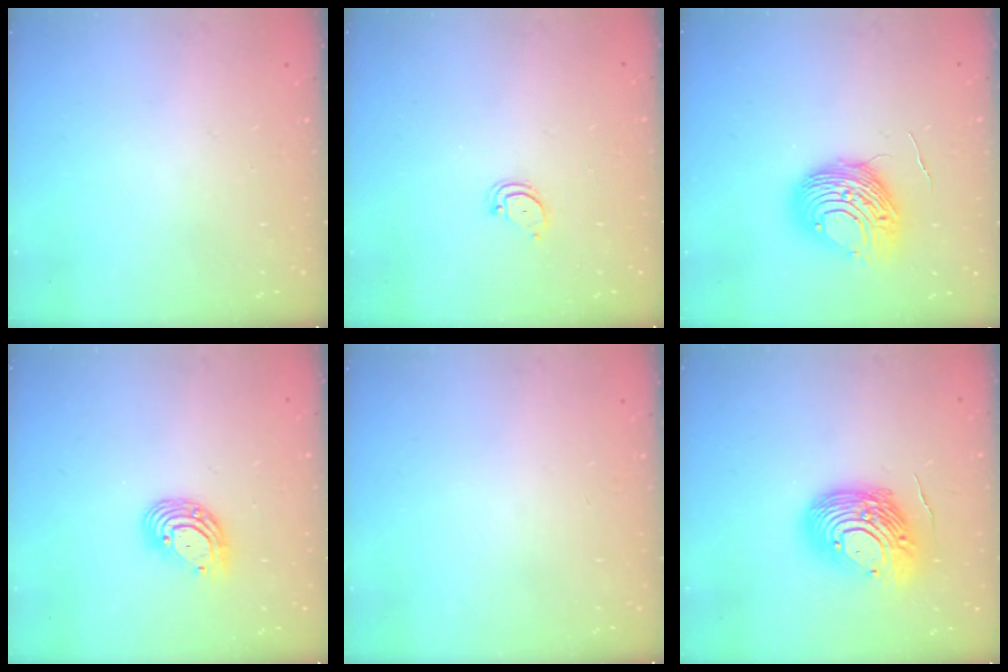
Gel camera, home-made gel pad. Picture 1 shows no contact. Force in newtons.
{"total": 3.0, "press": 3.0, "slide": 0.3}
{"total": 10.8, "press": 10.8, "slide": 1.1}
{"total": 9.0, "press": 8.8, "slide": 1.9}
{"total": 0.0}
{"total": 14.9, "press": 14.7, "slide": 2.7}